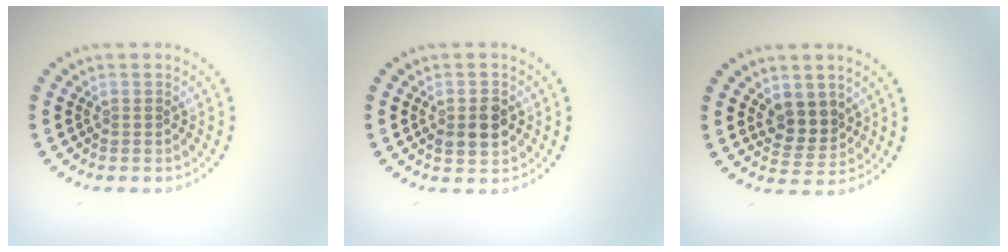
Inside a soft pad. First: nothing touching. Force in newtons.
{"total": 2.9, "press": 2.9, "slide": 0.3}
{"total": 2.8, "press": 2.5, "slide": 1.3}